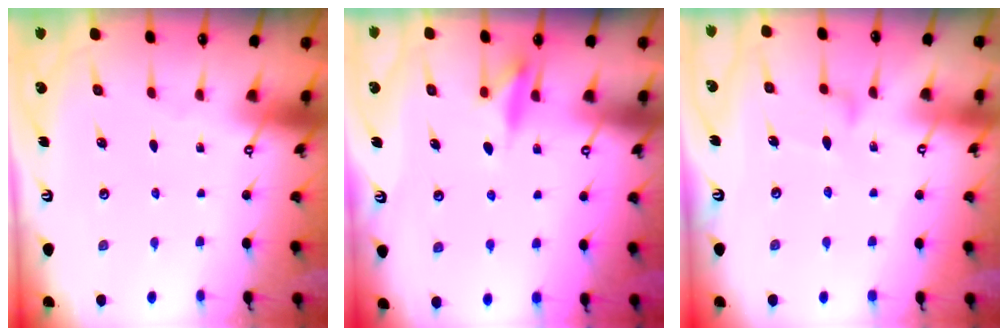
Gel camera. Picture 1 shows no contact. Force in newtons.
{"total": 8.4, "press": 8.3, "slide": 0.9}
{"total": 9.8, "press": 9.8, "slide": 0.5}